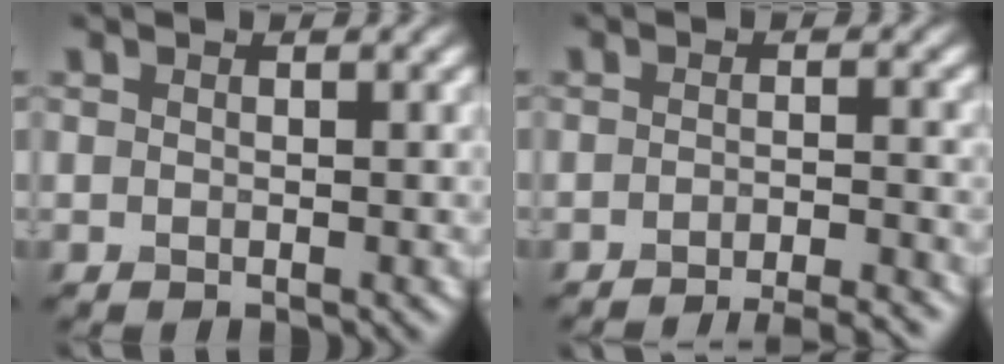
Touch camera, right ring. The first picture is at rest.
{"total": 4.8, "force": [-4.1, 0.7, 2.3], "torque": [-0.024, 0.003, -0.056]}